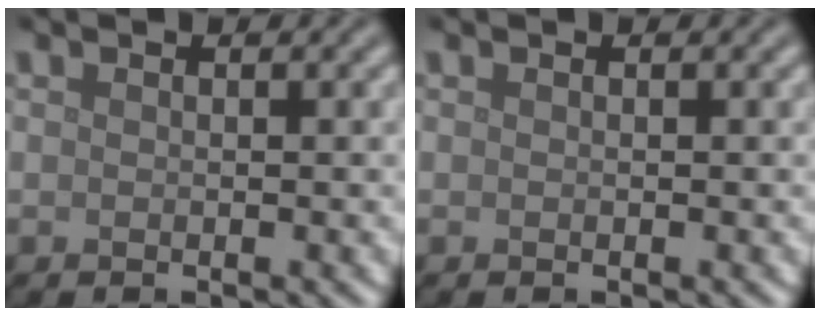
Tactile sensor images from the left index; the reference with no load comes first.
{"total": 0.0}